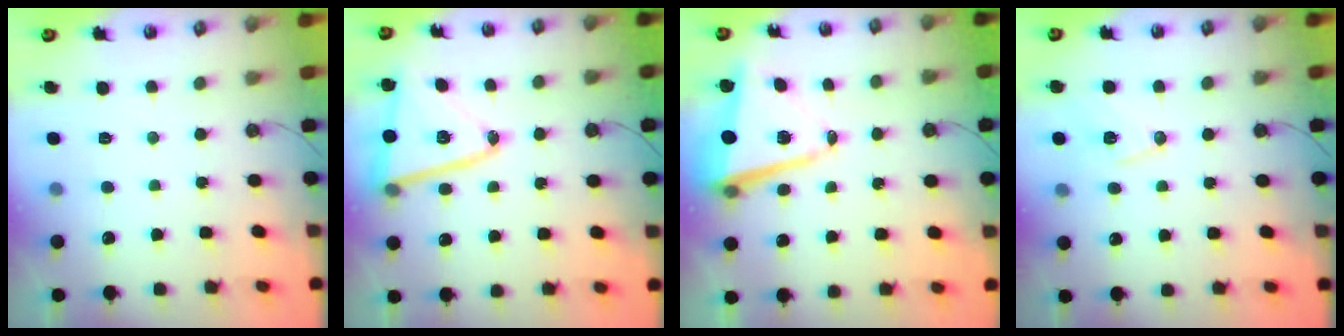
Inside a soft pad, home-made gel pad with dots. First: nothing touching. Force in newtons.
{"total": 15.9, "press": 15.6, "slide": 2.9}
{"total": 10.5, "press": 10.3, "slide": 1.8}
{"total": 11.1, "press": 10.5, "slide": 3.5}